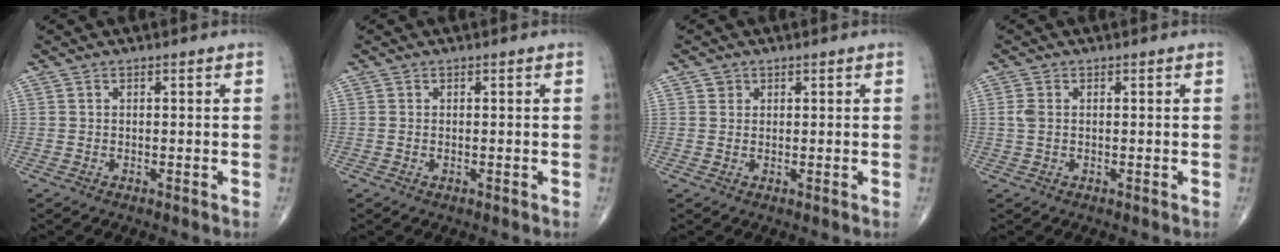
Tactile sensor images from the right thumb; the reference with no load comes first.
{"total": 0.0}
{"total": 1.3, "force": [0.6, 1.1, 0.1], "torque": [0.011, -0.002, 0.005]}
{"total": 1.7, "force": [0.1, 1.1, 1.4], "torque": [-0.040, 0.002, 0.001]}